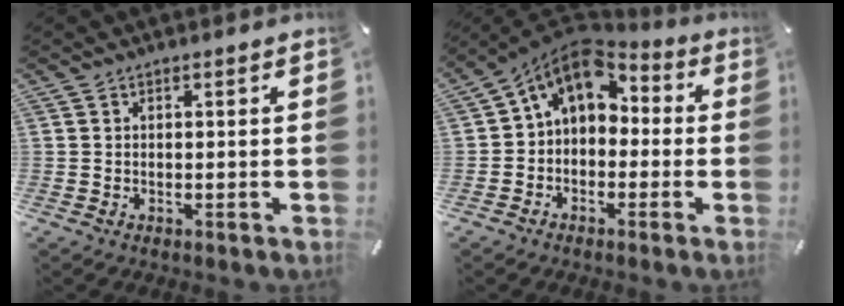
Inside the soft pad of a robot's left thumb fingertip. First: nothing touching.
{"total": 8.4, "force": [2.9, 6.5, 4.5], "torque": [-0.098, -0.012, 0.055]}